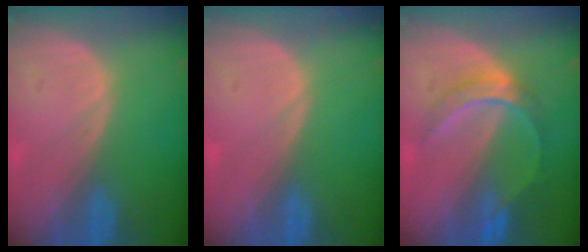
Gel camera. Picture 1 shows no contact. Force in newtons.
{"total": 0.0}
{"total": 6.4, "press": 5.5, "slide": 3.2}